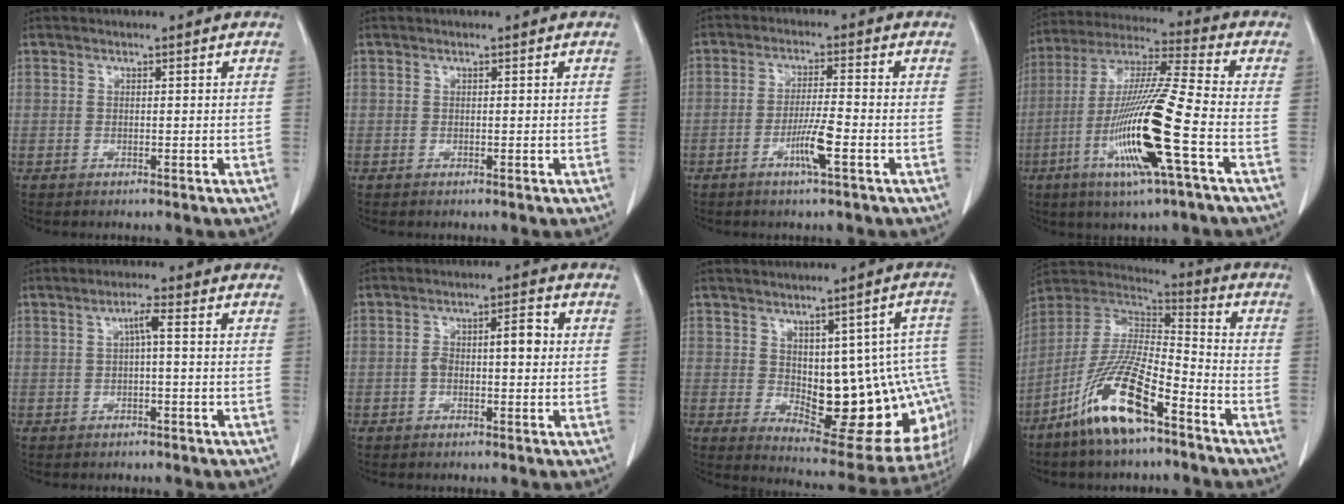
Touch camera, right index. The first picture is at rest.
{"total": 0.0}
{"total": 5.1, "force": [-2.2, -0.2, 4.6], "torque": [-0.089, -0.006, -0.043]}
{"total": 17.4, "force": [-5.6, -0.1, 16.5], "torque": [-0.332, -0.017, -0.110]}
{"total": 2.3, "force": [0.2, 0.2, 2.3], "torque": [-0.040, 0.005, 0.004]}
{"total": 5.0, "force": [0.1, 1.8, 4.7], "torque": [-0.082, 0.030, 0.003]}
{"total": 19.3, "force": [-1.3, 7.8, 17.6], "torque": [-0.154, 0.024, 0.013]}
{"total": 15.6, "force": [-9.4, 3.1, 12.0], "torque": [-0.248, -0.013, -0.177]}